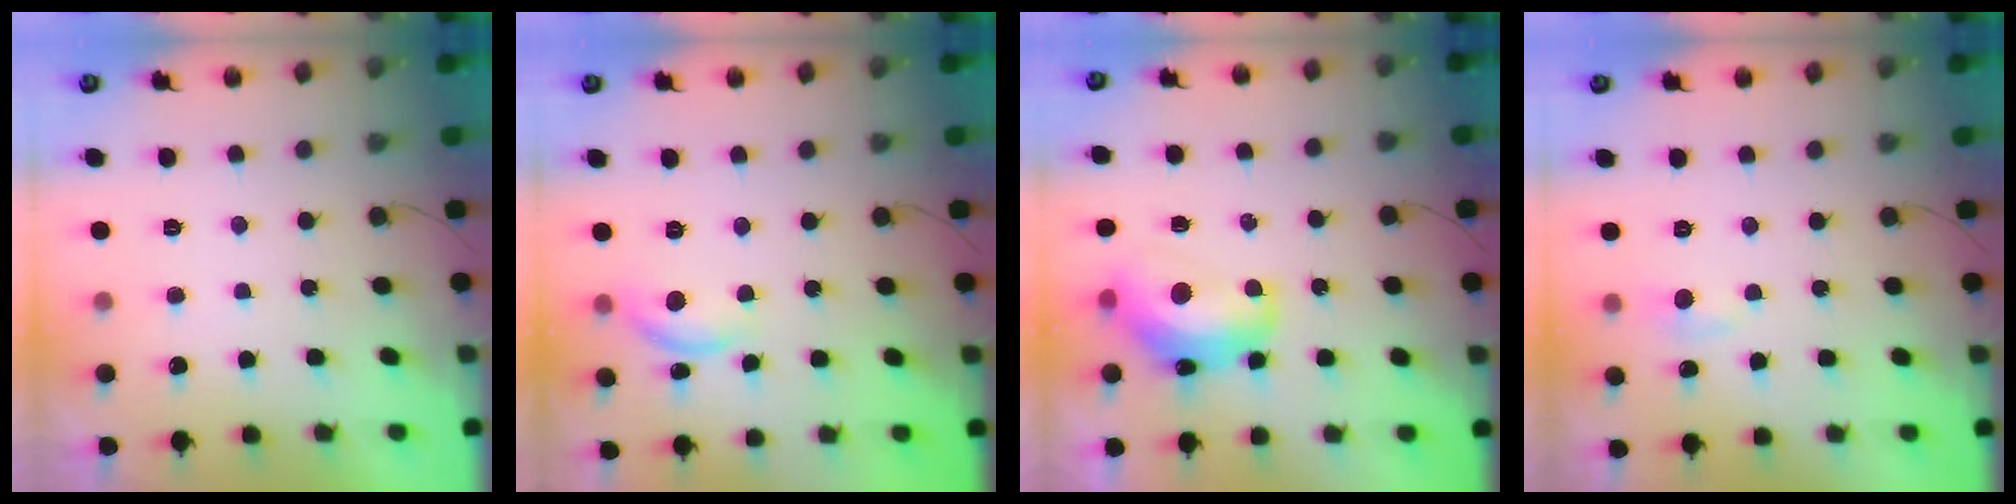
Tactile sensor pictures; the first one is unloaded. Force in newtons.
{"total": 8.5, "press": 8.4, "slide": 0.7}
{"total": 13.8, "press": 13.8, "slide": 1.1}
{"total": 4.8, "press": 4.7, "slide": 0.6}